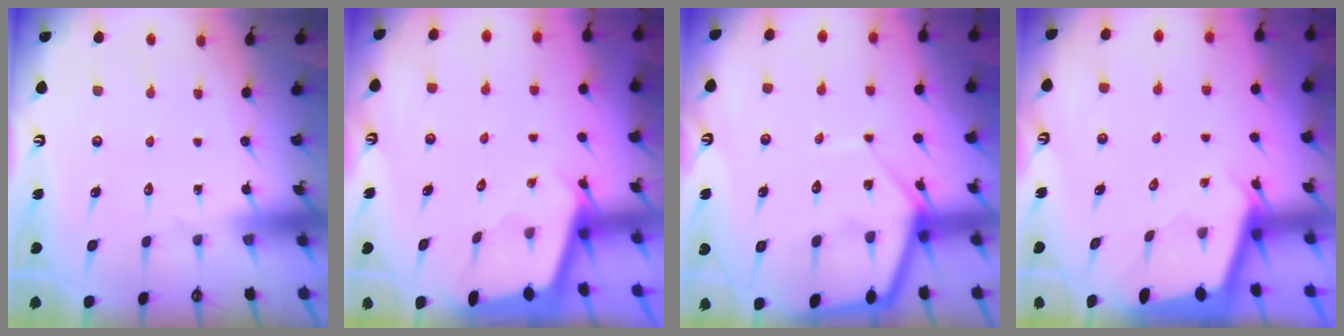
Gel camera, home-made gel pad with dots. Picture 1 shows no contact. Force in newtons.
{"total": 1.9, "press": 1.9, "slide": 0.1}
{"total": 10.5, "press": 10.4, "slide": 1.0}
{"total": 2.0, "press": 2.0, "slide": 0.2}